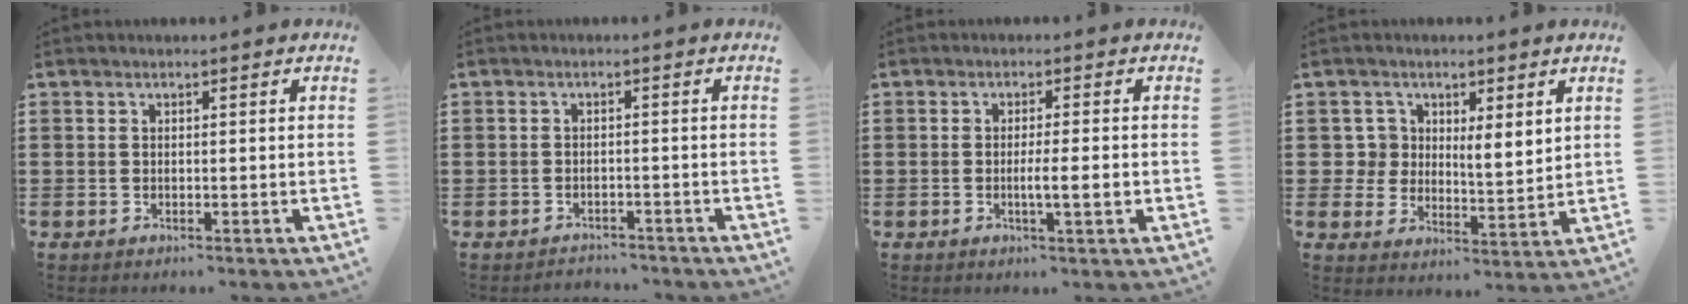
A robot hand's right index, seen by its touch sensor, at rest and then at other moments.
{"total": 1.9, "force": [-1.8, 0.4, -0.3], "torque": [-0.002, 0.004, -0.043]}
{"total": 3.5, "force": [-0.7, 0.2, 3.4], "torque": [-0.058, -0.003, -0.014]}
{"total": 5.0, "force": [2.6, 3.7, 2.0], "torque": [-0.058, 0.014, 0.049]}